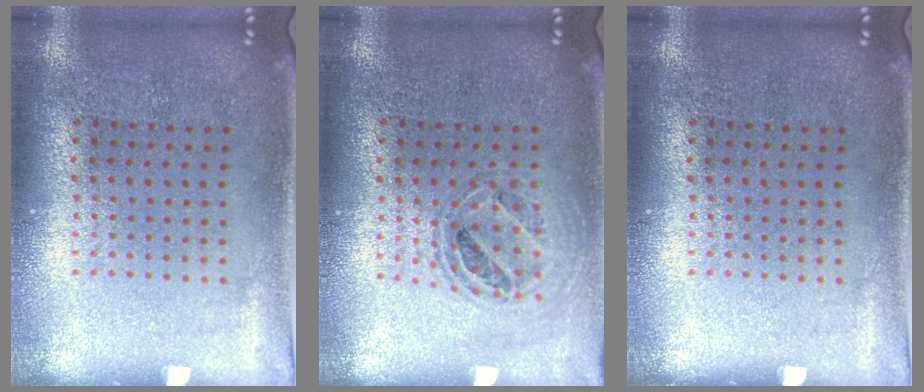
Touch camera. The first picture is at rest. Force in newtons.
{"total": 0.8, "press": 0.7, "slide": 0.2}
{"total": 0.0}